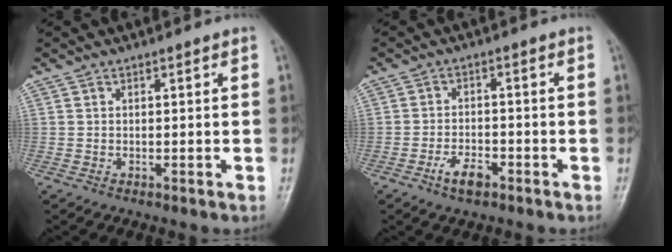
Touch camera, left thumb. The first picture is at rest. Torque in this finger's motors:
{"motor_torque": [-0.49, 0.50, 0.46, 0.33, 0.01]}